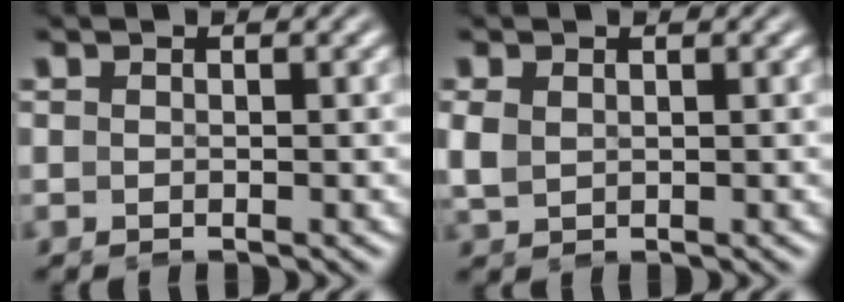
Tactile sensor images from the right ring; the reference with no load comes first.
{"total": 1.4, "force": [0.4, 1.1, 0.9], "torque": [-0.025, -0.006, 0.018]}